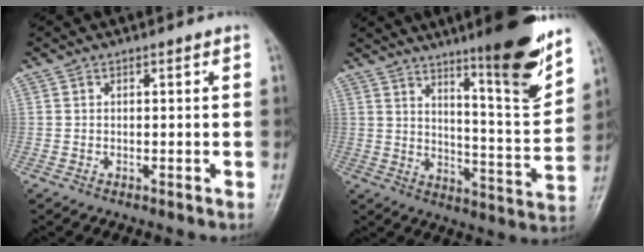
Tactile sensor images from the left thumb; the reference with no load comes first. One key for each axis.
{"total": 16.6, "fx": 11.0, "fy": 2.1, "fz": 12.2, "tx": -0.152, "ty": -0.075, "tz": 0.171}